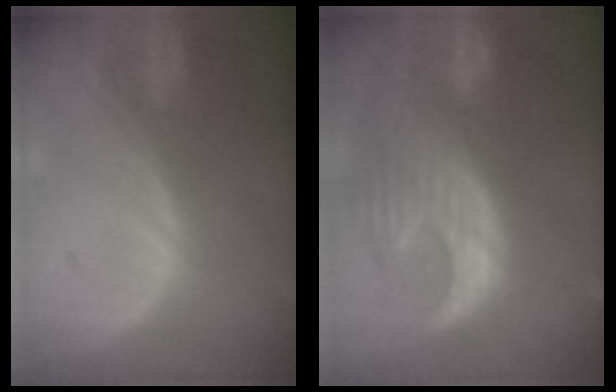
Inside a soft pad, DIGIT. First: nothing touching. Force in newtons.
{"total": 12.8, "press": 11.2, "slide": 6.2}